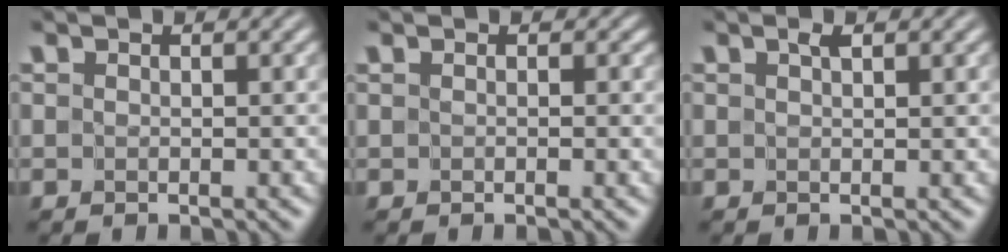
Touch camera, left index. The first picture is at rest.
{"total": 0.7, "force": [0.3, 0.6, 0.3], "torque": [0.002, 0.001, -0.003]}
{"total": 0.9, "force": [0.7, 0.3, 0.6], "torque": [-0.008, -0.001, 0.011]}